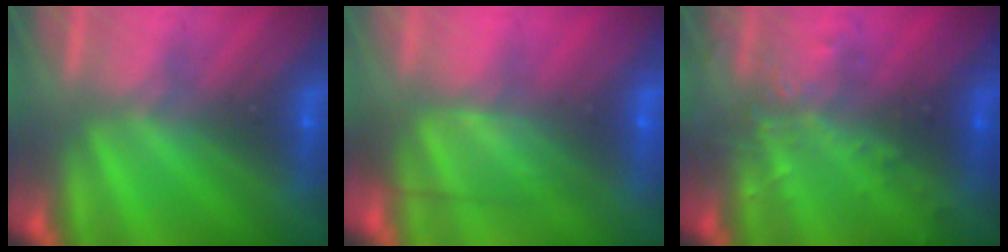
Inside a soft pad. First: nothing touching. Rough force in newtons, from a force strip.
{"total": 7.6}
{"total": 2.9}